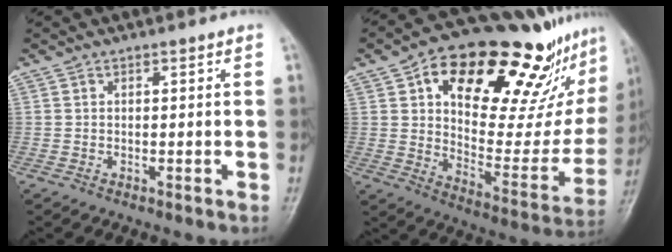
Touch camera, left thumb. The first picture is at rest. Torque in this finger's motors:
{"motor_torque": [2.48, 2.53, 1.42, -1.35, 0.37]}